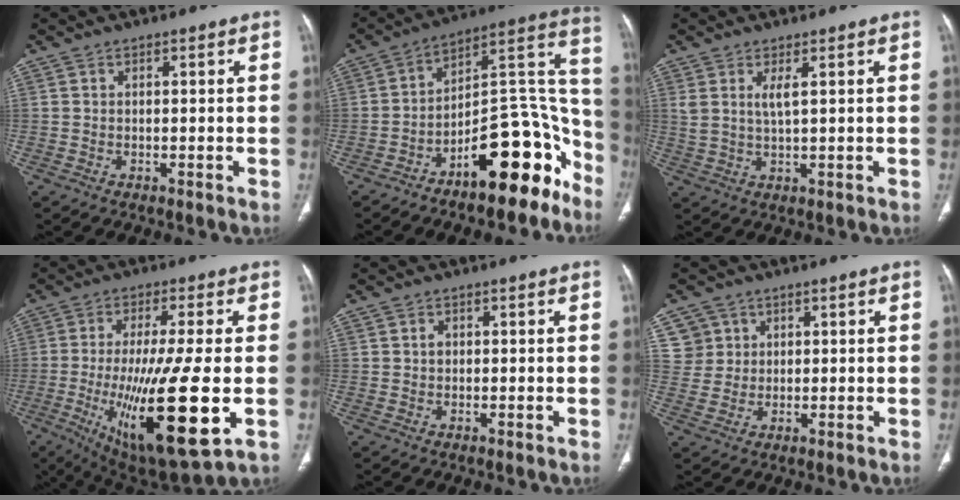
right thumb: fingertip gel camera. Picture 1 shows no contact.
{"total": 19.7, "force": [-11.7, 8.0, 13.8], "torque": [-0.136, 0.127, -0.182]}
{"total": 3.2, "force": [1.4, 0.6, 2.8], "torque": [-0.063, -0.012, 0.034]}
{"total": 21.8, "force": [-4.6, 4.7, 20.8], "torque": [-0.383, -0.029, -0.060]}
{"total": 1.3, "force": [0.1, 1.1, 0.6], "torque": [-0.003, 0.003, 0.001]}
{"total": 4.8, "force": [1.9, 4.4, 0.0], "torque": [0.030, -0.006, 0.035]}